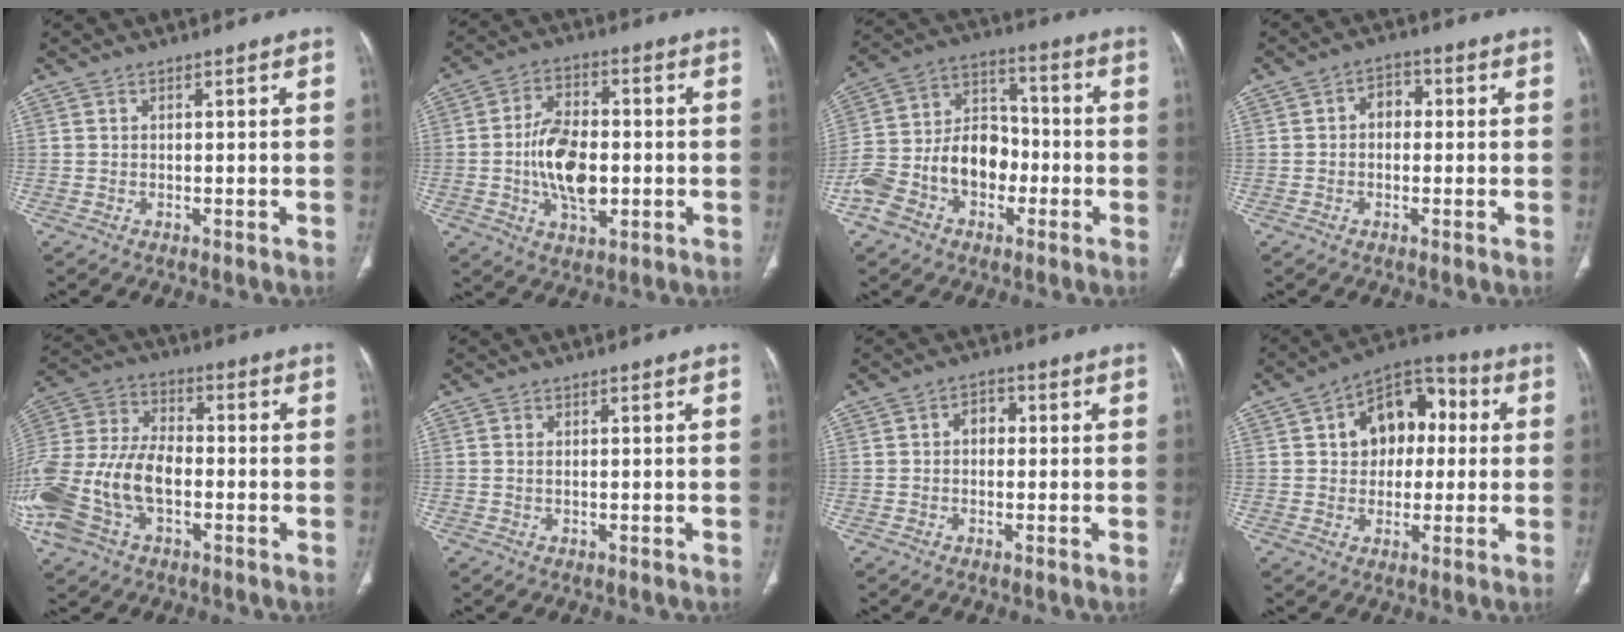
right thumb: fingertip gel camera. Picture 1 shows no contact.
{"total": 12.4, "force": [-1.4, 7.1, 10.0], "torque": [-0.165, 0.011, -0.026]}
{"total": 16.3, "force": [-5.1, 11.5, 10.2], "torque": [-0.166, 0.061, -0.097]}
{"total": 3.9, "force": [0.1, 2.9, 2.6], "torque": [-0.023, 0.015, -0.009]}
{"total": 21.2, "force": [-5.2, 13.1, 15.8], "torque": [-0.369, 0.024, -0.094]}
{"total": 0.6, "force": [0.1, 0.3, 0.6], "torque": [-0.016, 0.001, 0.004]}
{"total": 3.4, "force": [0.2, 2.5, 2.3], "torque": [-0.022, 0.012, -0.005]}
{"total": 13.4, "force": [2.4, 9.4, 9.2], "torque": [-0.089, 0.026, 0.027]}